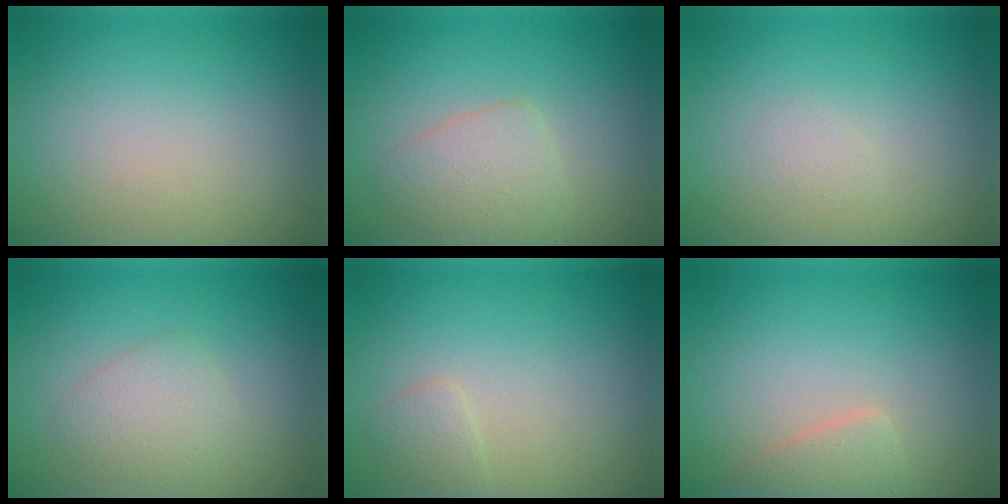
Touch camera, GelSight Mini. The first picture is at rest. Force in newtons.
{"total": 2.8, "press": 2.8, "slide": 0.1}
{"total": 0.6, "press": 0.6, "slide": 0.0}
{"total": 2.1, "press": 2.1, "slide": 0.0}
{"total": 1.2, "press": 1.2, "slide": 0.1}
{"total": 1.7, "press": 1.7, "slide": 0.2}